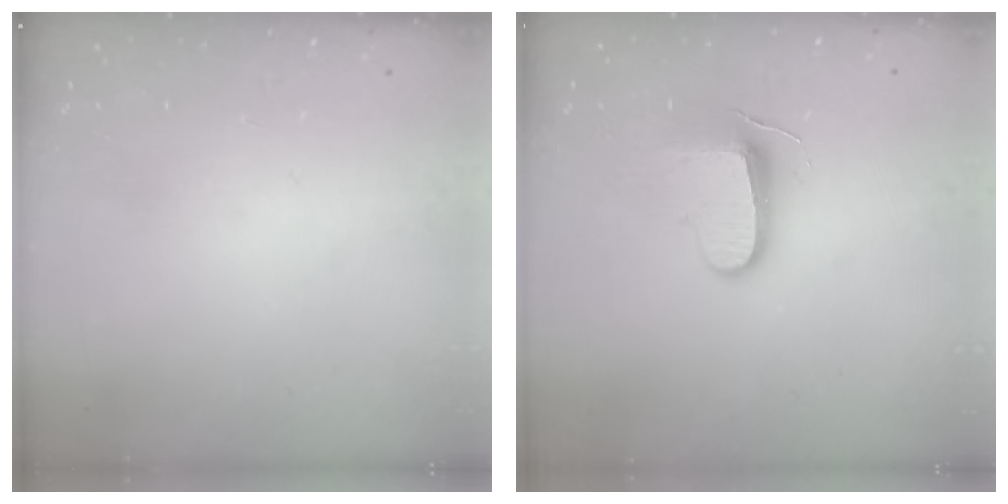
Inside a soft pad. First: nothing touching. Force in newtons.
{"total": 8.9, "press": 8.9, "slide": 0.8}